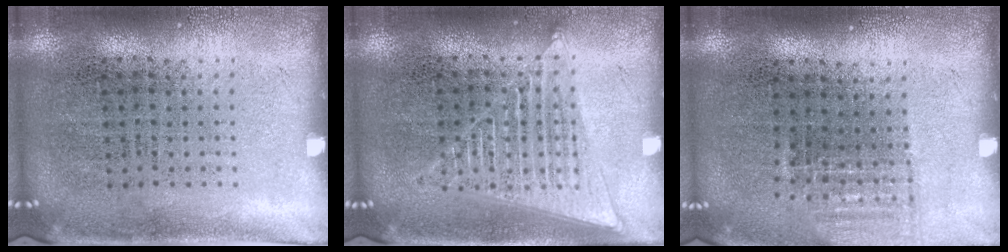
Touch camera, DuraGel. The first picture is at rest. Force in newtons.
{"total": 1.5, "press": 1.5, "slide": 0.1}
{"total": 1.0, "press": 0.9, "slide": 0.5}